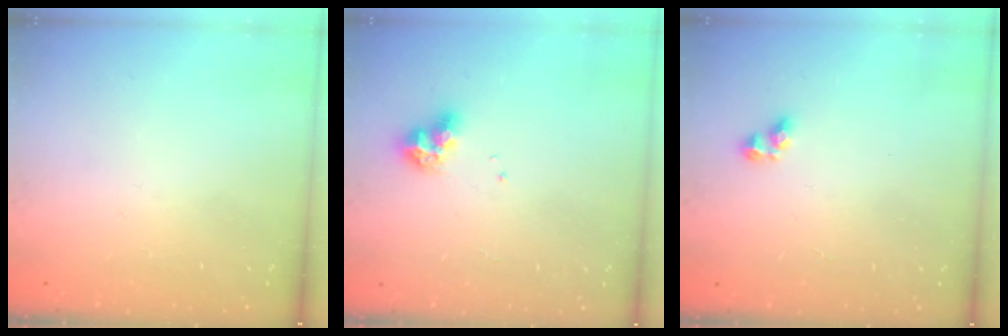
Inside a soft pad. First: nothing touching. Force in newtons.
{"total": 7.9, "press": 7.9, "slide": 0.4}
{"total": 2.9, "press": 2.6, "slide": 1.1}